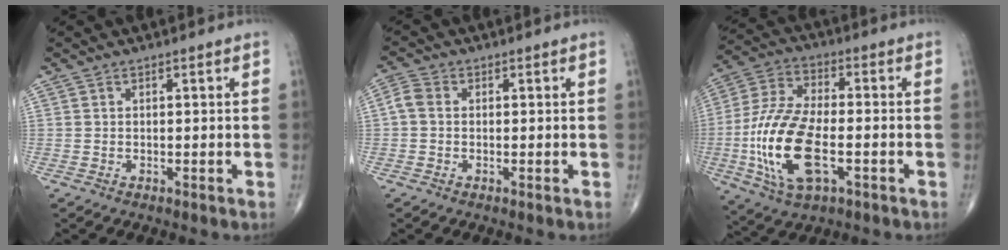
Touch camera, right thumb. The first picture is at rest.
{"total": 2.9, "force": [0.1, 2.3, 1.8], "torque": [-0.037, 0.010, -0.007]}
{"total": 17.8, "force": [-4.1, 8.2, 15.2], "torque": [-0.319, 0.015, -0.073]}